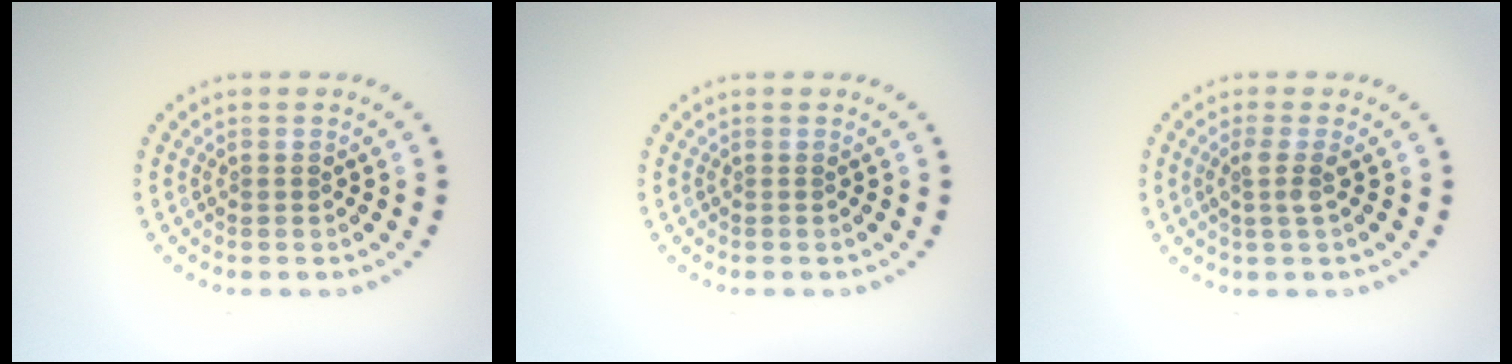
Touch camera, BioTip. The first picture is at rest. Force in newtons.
{"total": 0.0}
{"total": 1.8, "press": 1.3, "slide": 1.2}